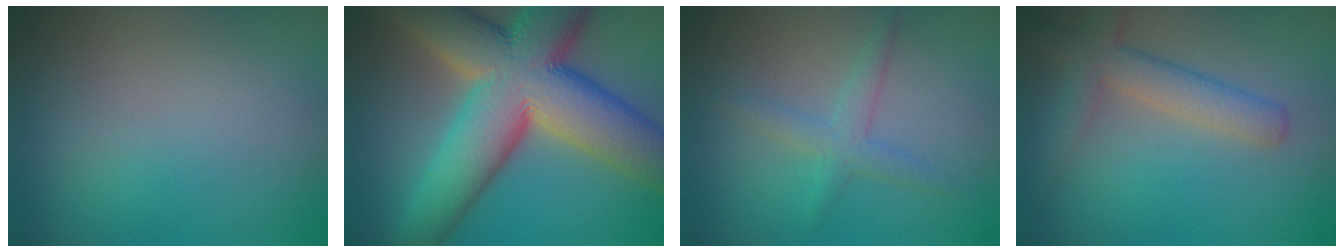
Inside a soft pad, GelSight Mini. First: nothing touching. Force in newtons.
{"total": 16.6, "press": 16.6, "slide": 0.9}
{"total": 2.1, "press": 2.1, "slide": 0.1}
{"total": 4.2, "press": 4.2, "slide": 0.1}